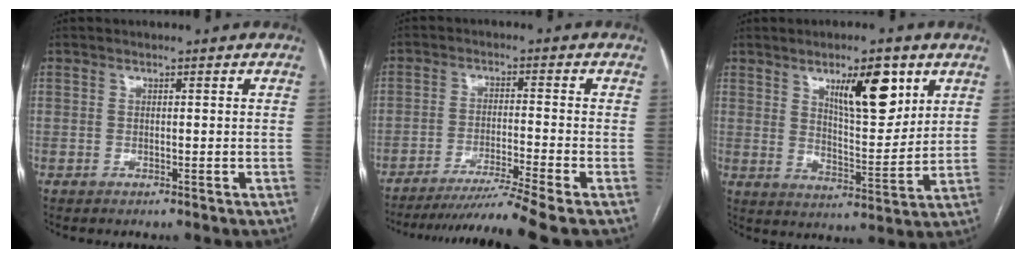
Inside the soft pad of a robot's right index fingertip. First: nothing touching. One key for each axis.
{"total": 10.3, "fx": -8.7, "fy": -3.3, "fz": 4.6, "tx": -0.063, "ty": -0.027, "tz": -0.143}
{"total": 10.7, "fx": 5.6, "fy": 3.0, "fz": 8.6, "tx": -0.138, "ty": -0.004, "tz": 0.095}